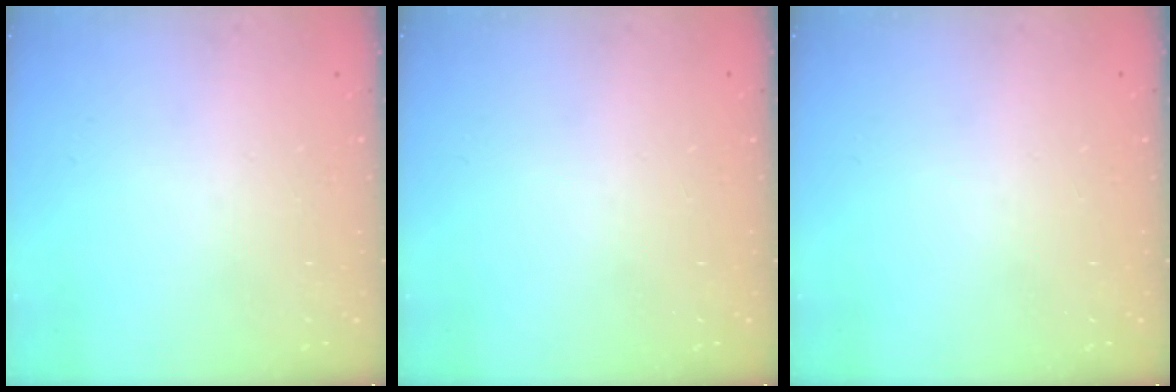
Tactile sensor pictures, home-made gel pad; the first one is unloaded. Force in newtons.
{"total": 0.0}
{"total": 0.0}